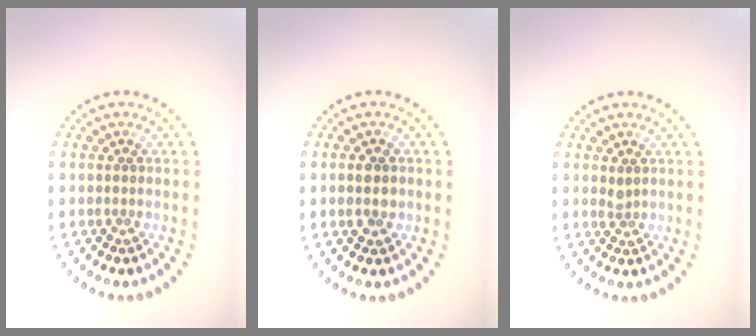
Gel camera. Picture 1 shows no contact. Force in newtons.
{"total": 2.3, "press": 2.3, "slide": 0.1}
{"total": 0.6, "press": 0.5, "slide": 0.3}